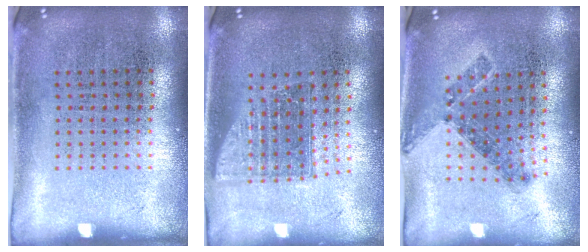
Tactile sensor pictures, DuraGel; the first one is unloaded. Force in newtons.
{"total": 1.5, "press": 1.2, "slide": 1.0}
{"total": 0.8, "press": 0.8, "slide": 0.3}